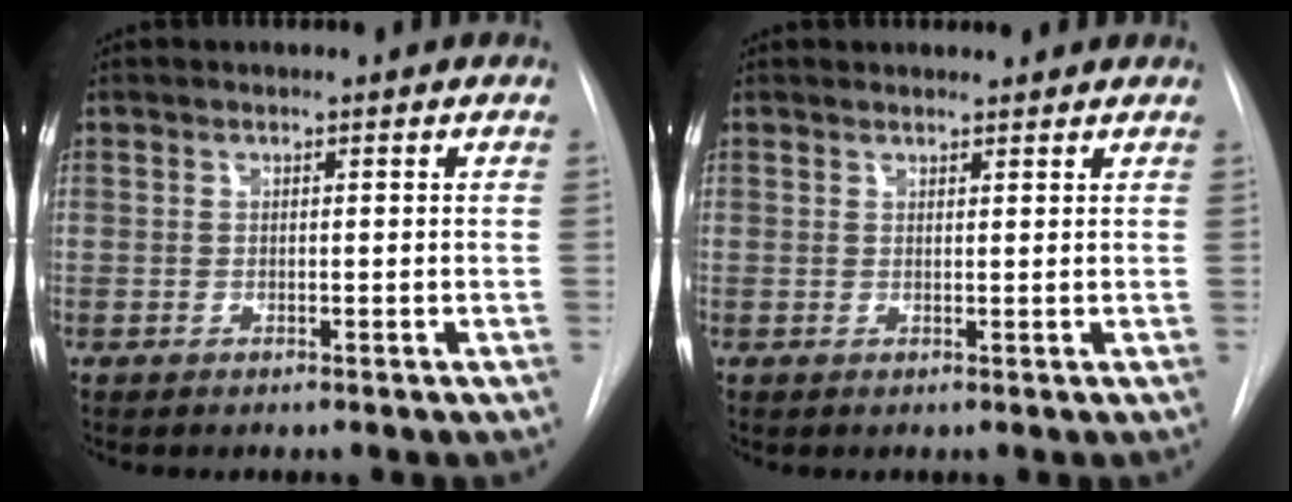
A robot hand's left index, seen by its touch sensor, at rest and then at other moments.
{"total": 1.9, "force": [1.8, 0.6, 0.2], "torque": [-0.006, 0.012, 0.022]}